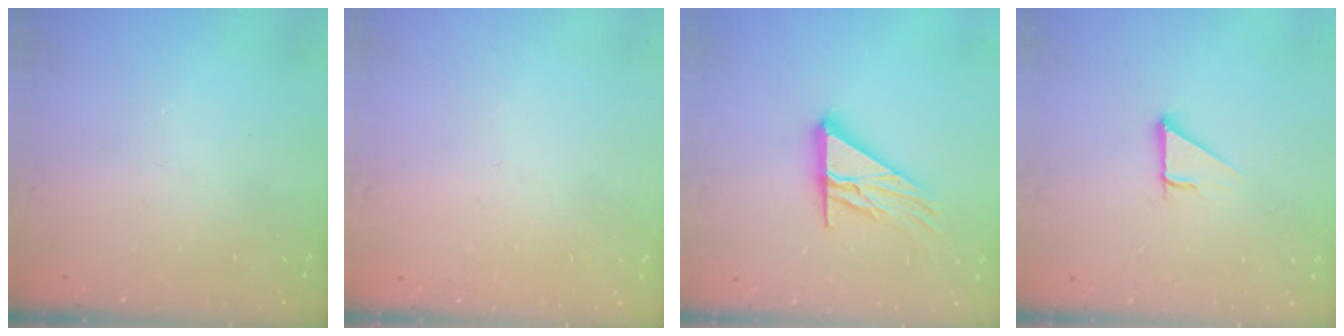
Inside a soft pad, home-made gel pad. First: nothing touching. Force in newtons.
{"total": 2.6, "press": 2.6, "slide": 0.2}
{"total": 13.6, "press": 13.5, "slide": 1.3}
{"total": 2.7, "press": 2.7, "slide": 0.0}